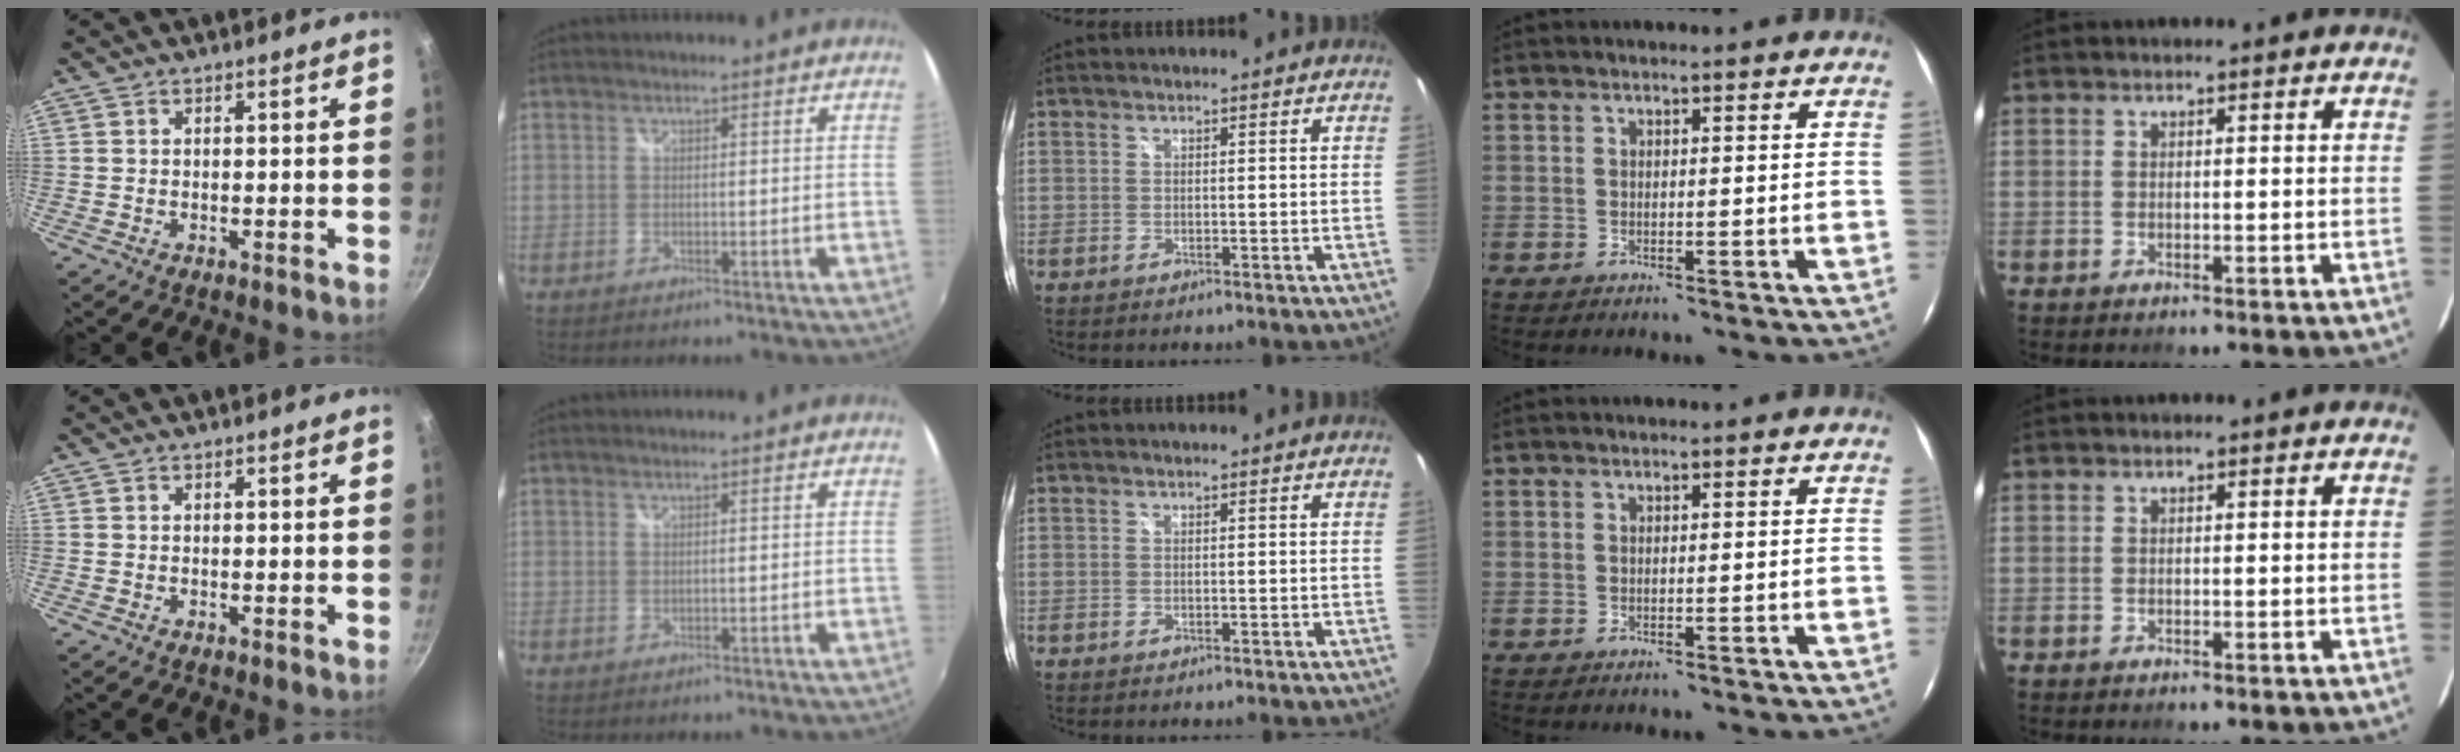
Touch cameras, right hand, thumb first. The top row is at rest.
{}